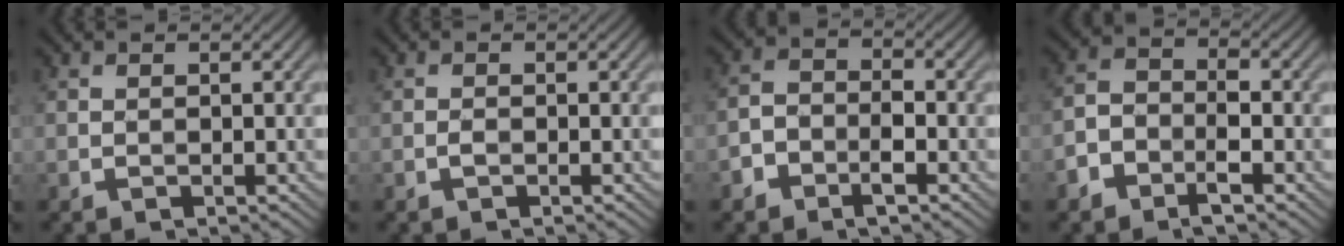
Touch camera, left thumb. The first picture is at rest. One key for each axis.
{"total": 0.7, "fx": -0.4, "fy": 0.3, "fz": 0.5, "tx": -0.012, "ty": 0.001, "tz": -0.008}
{"total": 4.4, "fx": -2.6, "fy": 2.5, "fz": 2.6, "tx": -0.045, "ty": 0.003, "tz": -0.057}
{"total": 5.0, "fx": -2.9, "fy": 2.8, "fz": 3.0, "tx": -0.051, "ty": 0.002, "tz": -0.064}